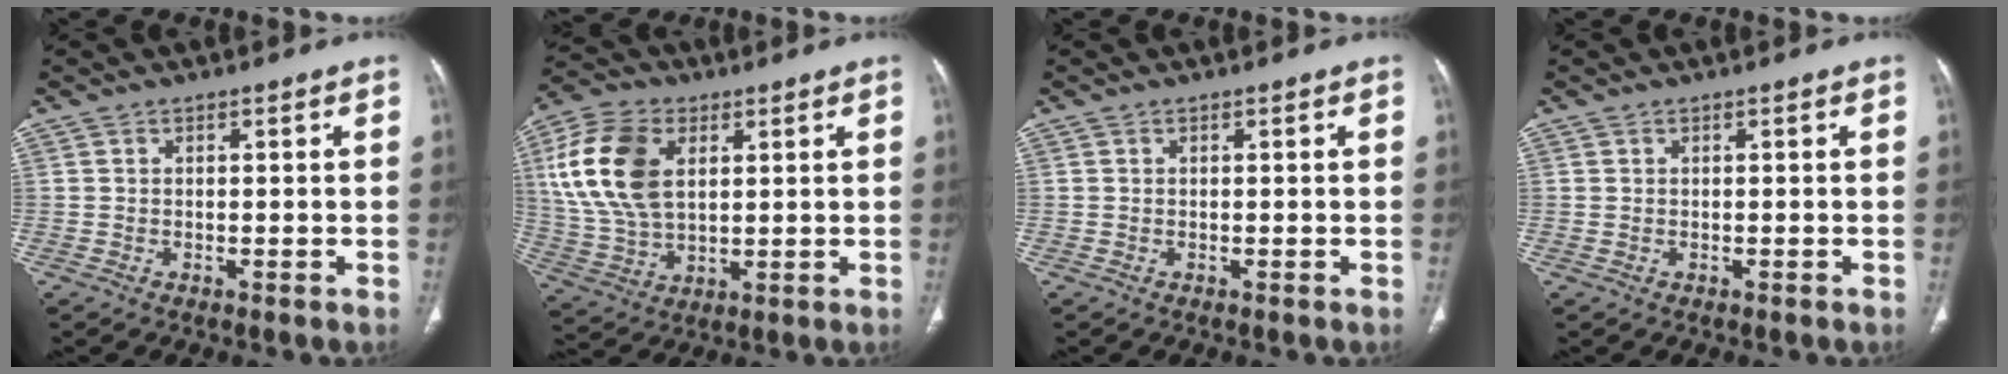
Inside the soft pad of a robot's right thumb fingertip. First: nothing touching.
{"total": 16.4, "force": [4.2, 10.4, 11.9], "torque": [-0.231, 0.000, 0.083]}
{"total": 0.0}
{"total": 0.0}